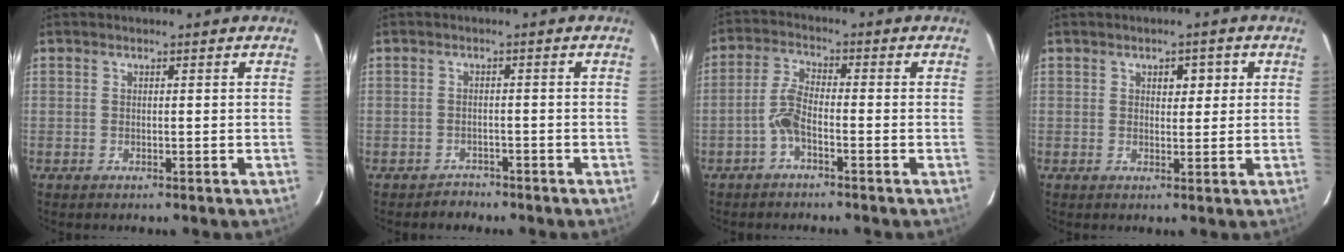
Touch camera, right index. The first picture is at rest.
{"total": 1.9, "force": [-1.6, 1.0, -0.4], "torque": [0.002, 0.003, -0.025]}
{"total": 4.4, "force": [-1.9, 1.2, 3.8], "torque": [-0.084, 0.010, -0.042]}
{"total": 2.8, "force": [1.1, 1.6, 2.1], "torque": [-0.027, 0.009, 0.015]}